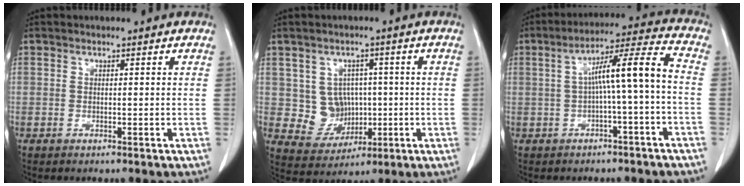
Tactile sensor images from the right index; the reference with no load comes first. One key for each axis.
{"total": 6.7, "fx": 0.5, "fy": 6.2, "fz": 2.4, "tx": -0.040, "ty": 0.015, "tz": 0.024}
{"total": 9.3, "fx": -0.9, "fy": 0.0, "fz": 9.3, "tx": -0.150, "ty": 0.034, "tz": -0.014}